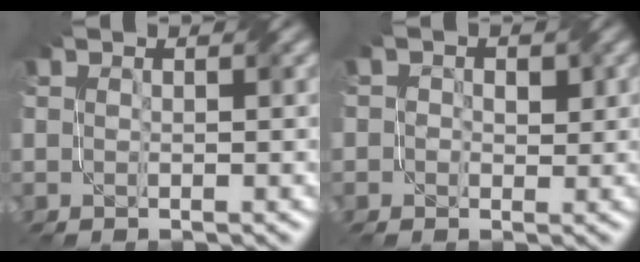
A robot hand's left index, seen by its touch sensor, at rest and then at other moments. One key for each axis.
{"total": 2.1, "fx": 0.2, "fy": 1.8, "fz": 1.0, "tx": -0.014, "ty": 0.005, "tz": 0.000}